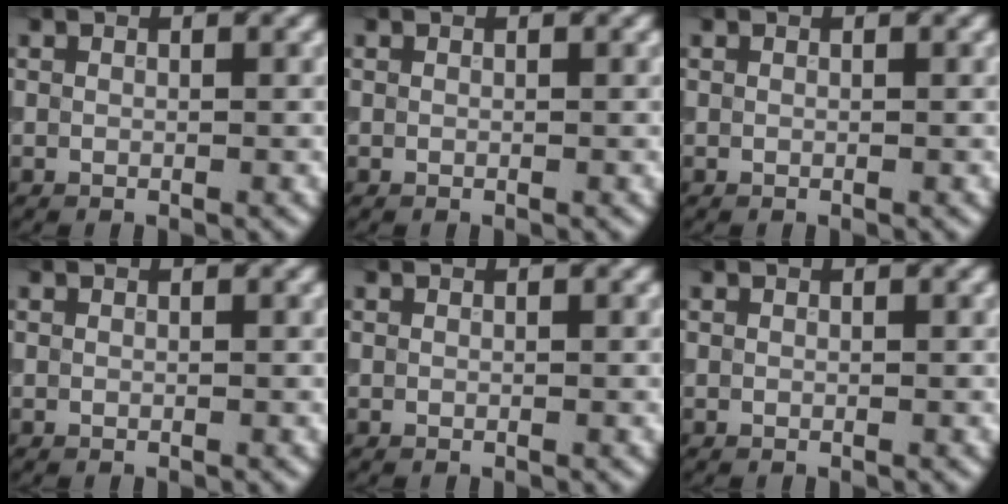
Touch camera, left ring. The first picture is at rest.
{"total": 0.0}
{"total": 0.0}
{"total": 0.0}
{"total": 0.0}
{"total": 0.0}